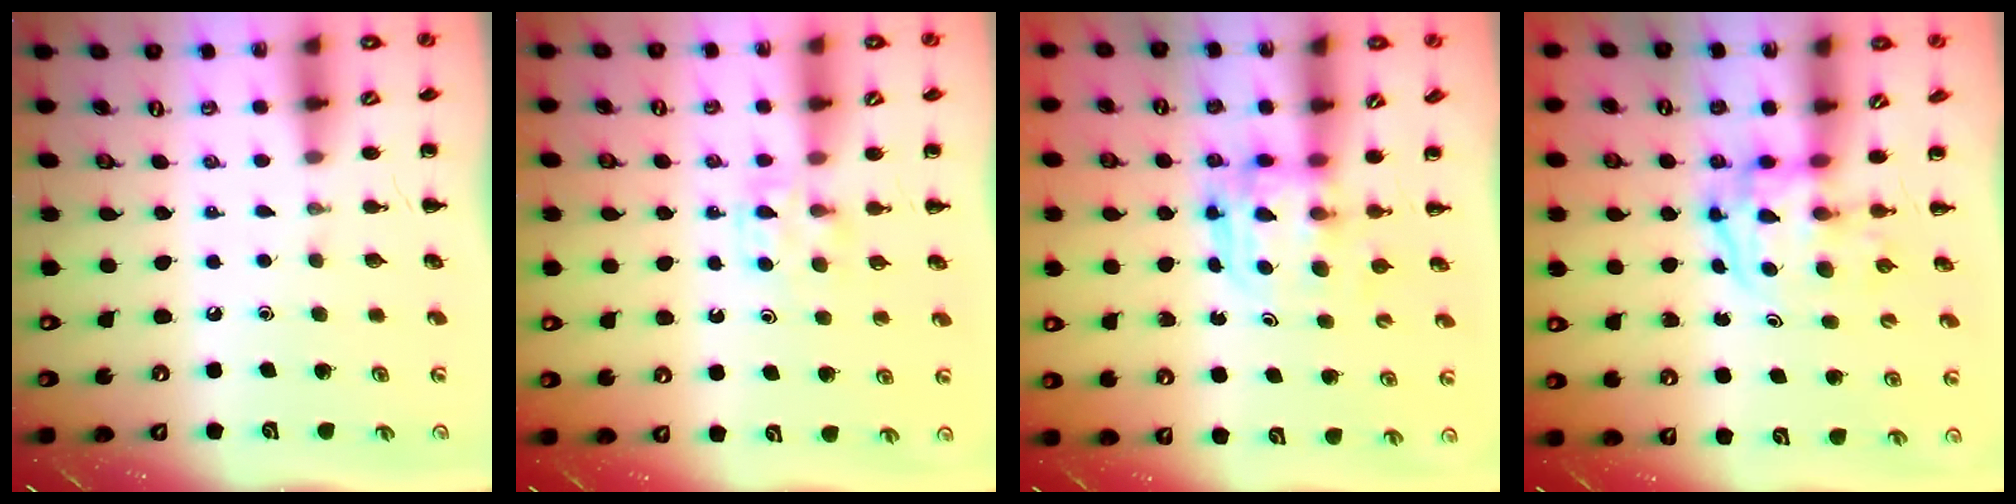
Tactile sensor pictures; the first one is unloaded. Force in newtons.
{"total": 4.2, "press": 4.0, "slide": 1.3}
{"total": 3.6, "press": 3.6, "slide": 0.3}
{"total": 3.5, "press": 3.5, "slide": 0.5}